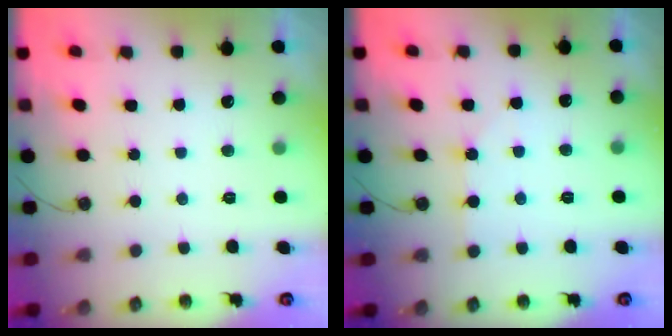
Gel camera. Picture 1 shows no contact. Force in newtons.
{"total": 3.7, "press": 3.7, "slide": 0.3}